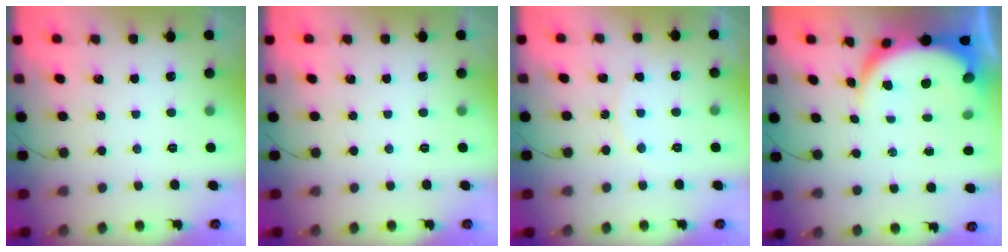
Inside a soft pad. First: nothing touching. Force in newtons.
{"total": 0.0}
{"total": 4.4, "press": 4.4, "slide": 0.5}
{"total": 8.7, "press": 8.6, "slide": 1.6}